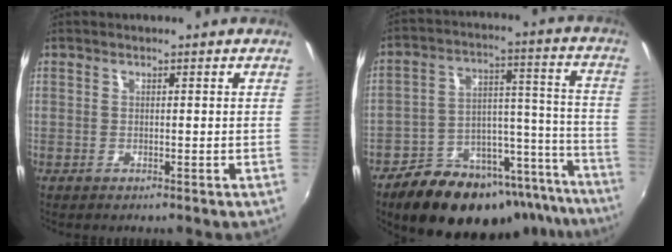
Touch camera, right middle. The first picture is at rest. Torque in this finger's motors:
{"motor_torque": [1.07, -1.06, 0.64, 0.14]}